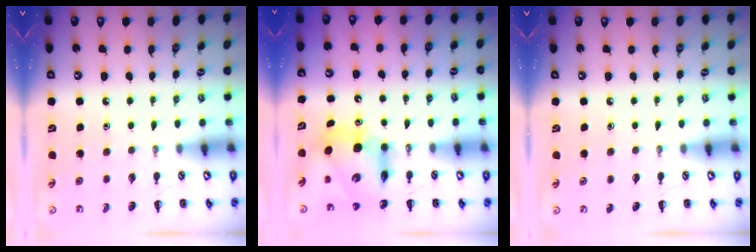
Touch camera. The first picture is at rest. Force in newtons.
{"total": 8.5, "press": 8.1, "slide": 2.4}
{"total": 0.0}